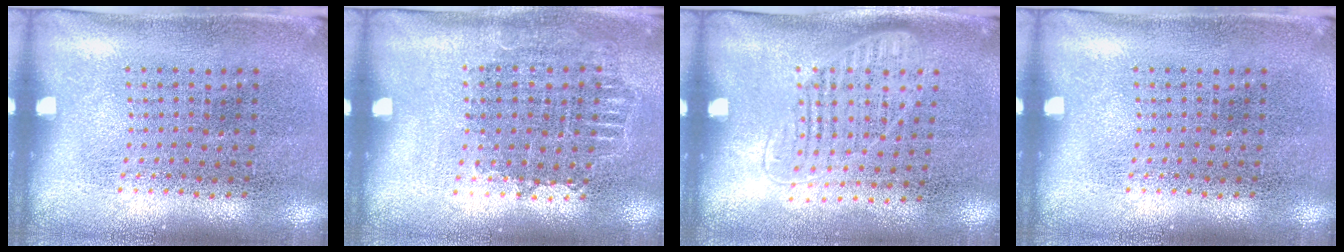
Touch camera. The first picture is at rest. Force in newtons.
{"total": 0.9, "press": 0.9, "slide": 0.2}
{"total": 1.2, "press": 1.0, "slide": 0.7}
{"total": 0.0}